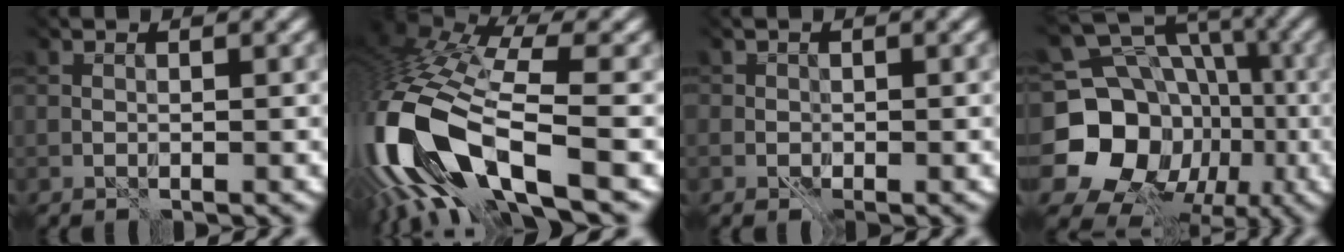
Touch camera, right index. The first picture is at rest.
{"total": 15.1, "force": [-4.0, 6.2, 13.2], "torque": [-0.303, -0.018, -0.071]}
{"total": 0.8, "force": [0.2, 0.6, -0.5], "torque": [0.020, -0.002, -0.001]}
{"total": 16.8, "force": [-3.0, 15.0, 6.8], "torque": [-0.134, -0.008, -0.055]}